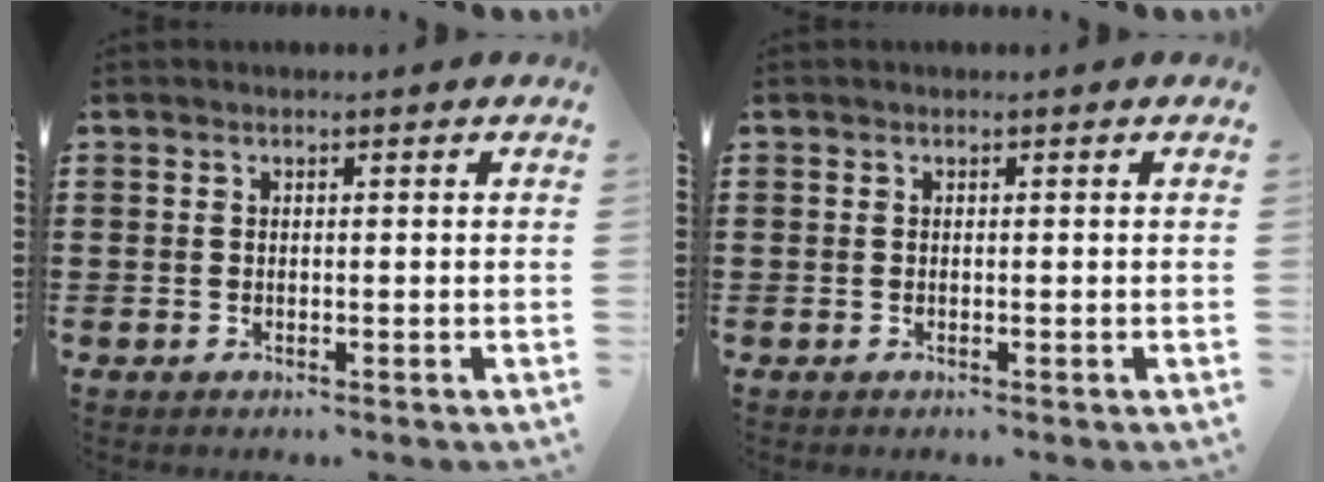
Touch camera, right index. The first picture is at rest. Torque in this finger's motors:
{"motor_torque": [-0.09, 0.09, 0.00, 0.00]}